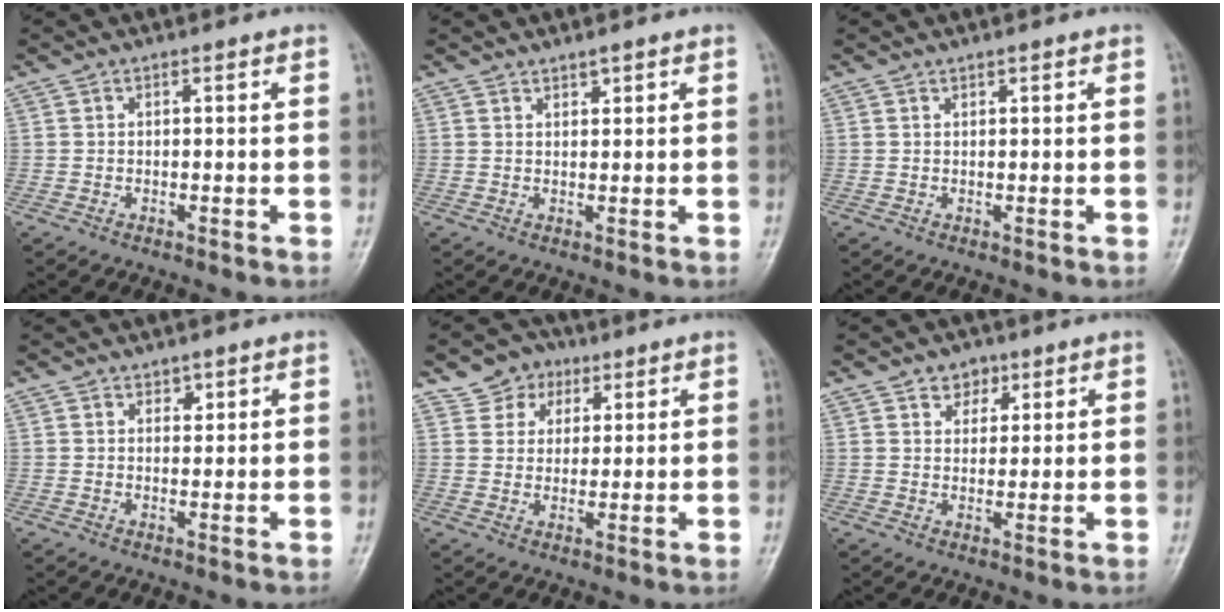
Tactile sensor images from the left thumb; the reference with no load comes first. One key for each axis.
{"total": 1.6, "fx": 1.3, "fy": 0.7, "fz": 0.7, "tx": -0.004, "ty": -0.009, "tz": 0.020}
{"total": 0.6, "fx": 0.5, "fy": 0.1, "fz": 0.2, "tx": -0.003, "ty": -0.003, "tz": 0.008}
{"total": 1.5, "fx": 1.0, "fy": 0.9, "fz": 0.5, "tx": 0.006, "ty": -0.006, "tz": 0.015}
{"total": 6.3, "fx": 3.3, "fy": 5.2, "fz": 1.3, "tx": 0.010, "ty": -0.011, "tz": 0.052}
{"total": 4.0, "fx": 2.3, "fy": 3.0, "fz": 1.4, "tx": 0.006, "ty": -0.012, "tz": 0.035}